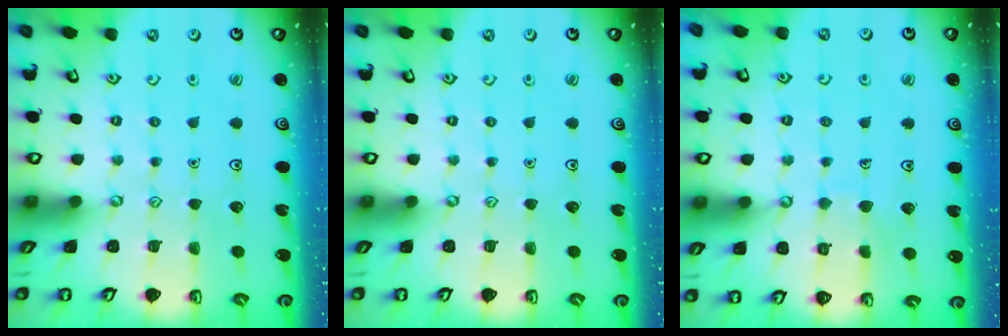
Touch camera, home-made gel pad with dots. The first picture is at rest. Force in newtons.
{"total": 0.0}
{"total": 5.3, "press": 5.3, "slide": 0.4}